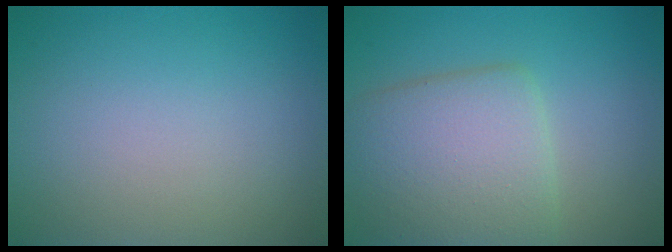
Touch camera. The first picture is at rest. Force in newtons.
{"total": 6.3, "press": 6.3, "slide": 0.2}